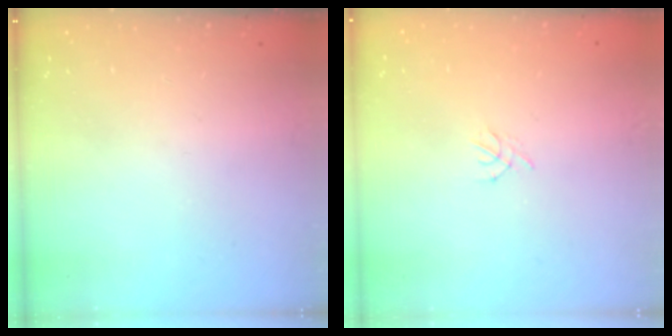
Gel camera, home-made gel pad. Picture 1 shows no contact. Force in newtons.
{"total": 1.3, "press": 1.2, "slide": 0.4}